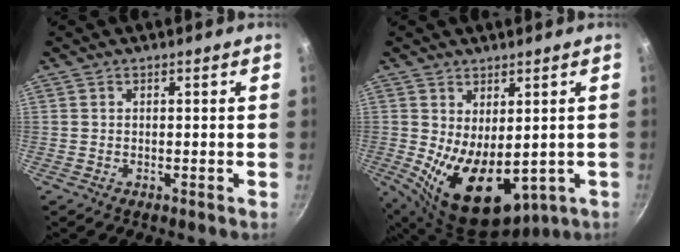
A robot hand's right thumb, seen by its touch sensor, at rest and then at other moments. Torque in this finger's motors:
{"motor_torque": [-0.52, 1.51, 1.09, 0.84, 0.58]}